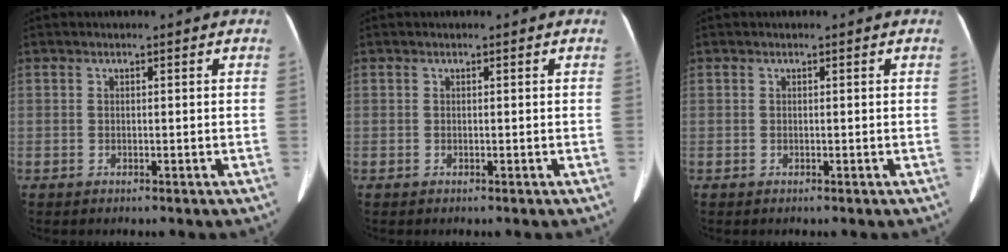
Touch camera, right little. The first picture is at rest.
{"total": 0.0}
{"total": 0.0}